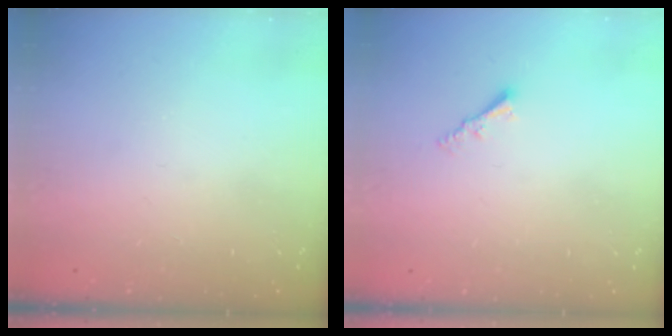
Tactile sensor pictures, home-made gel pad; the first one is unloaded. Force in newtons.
{"total": 2.0, "press": 2.0, "slide": 0.3}